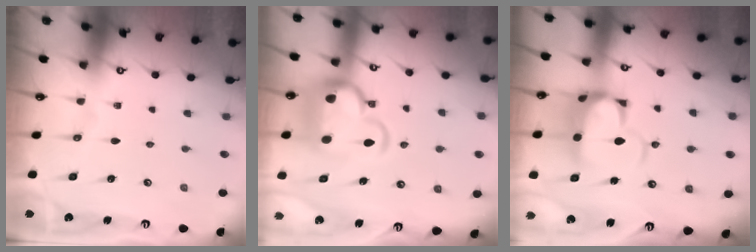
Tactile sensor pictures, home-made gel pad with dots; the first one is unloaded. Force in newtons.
{"total": 8.6, "press": 8.4, "slide": 2.0}
{"total": 7.5, "press": 7.4, "slide": 1.3}